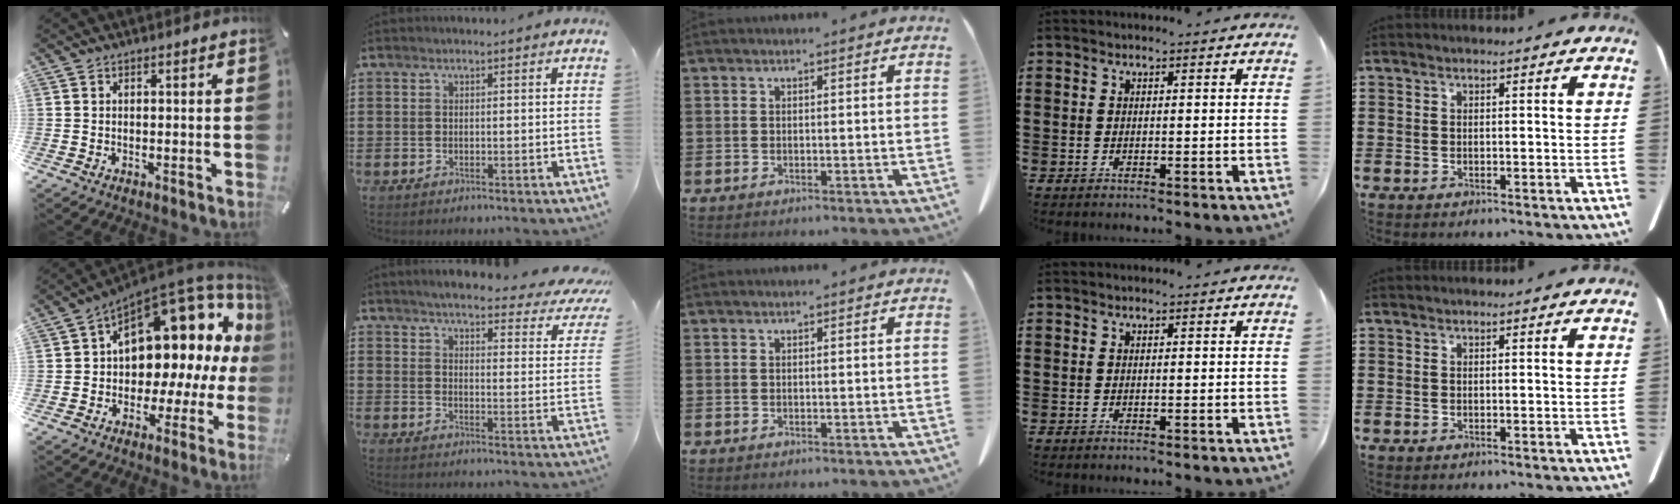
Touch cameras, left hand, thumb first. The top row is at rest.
{"thumb": {"total": 15.0, "force": [7.2, 9.5, 9.2], "torque": [-0.117, -0.081, 0.117]}, "index": {"total": 4.6, "force": [4.0, 0.4, 2.2], "torque": [-0.056, -0.029, 0.060]}}